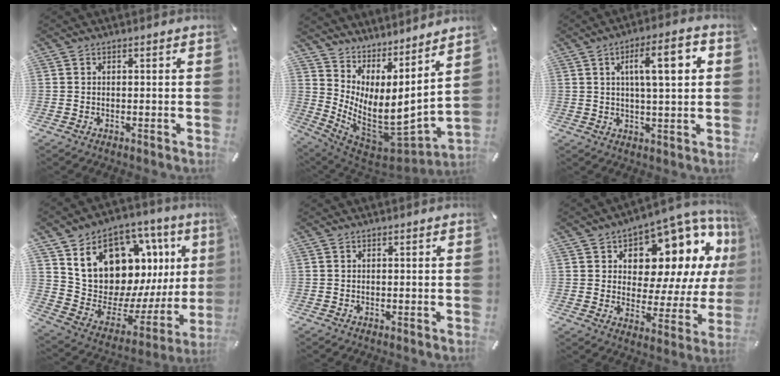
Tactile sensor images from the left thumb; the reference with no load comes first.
{"total": 6.9, "force": [1.7, 3.3, 5.8], "torque": [-0.124, -0.086, 0.027]}
{"total": 11.6, "force": [3.3, 3.1, 10.7], "torque": [-0.167, -0.002, 0.042]}
{"total": 18.1, "force": [9.6, 12.6, 8.8], "torque": [-0.118, -0.094, 0.191]}
{"total": 0.0}
{"total": 12.0, "force": [7.8, 6.9, 6.0], "torque": [-0.086, -0.083, 0.132]}